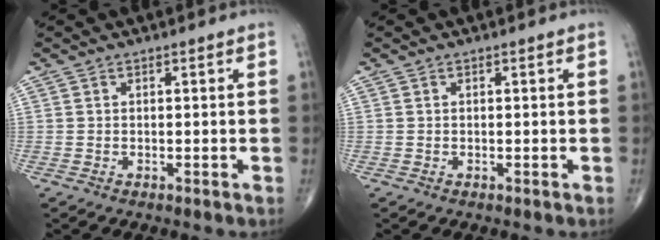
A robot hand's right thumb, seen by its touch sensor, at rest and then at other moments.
{"total": 0.0}